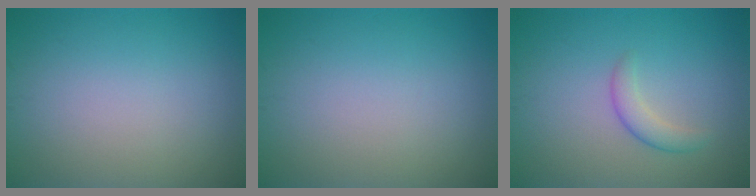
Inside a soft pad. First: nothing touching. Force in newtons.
{"total": 0.0}
{"total": 1.9, "press": 1.9, "slide": 0.0}